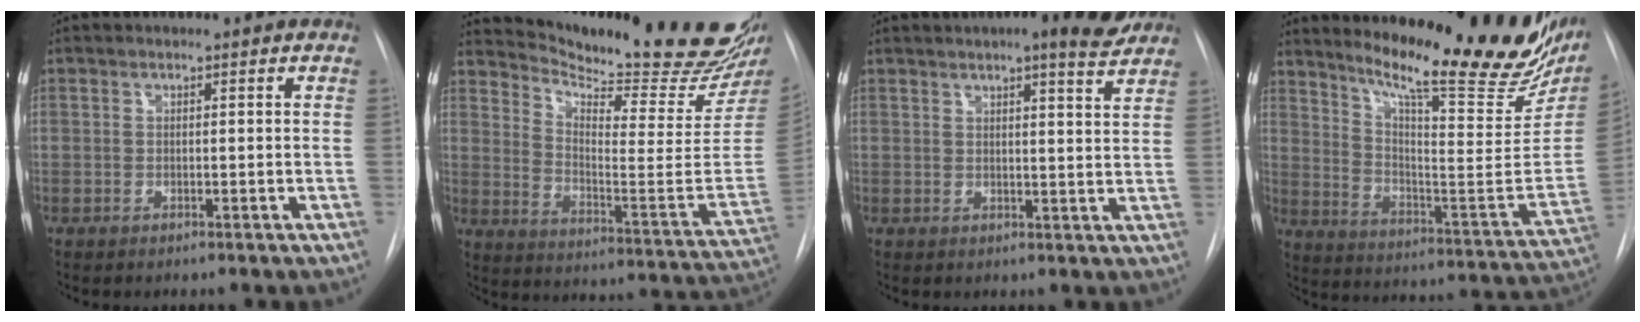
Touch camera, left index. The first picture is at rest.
{"total": 25.1, "force": [22.9, 0.5, 10.4], "torque": [-0.168, -0.125, 0.303]}
{"total": 8.5, "force": [6.9, 1.1, 4.7], "torque": [-0.063, -0.001, 0.075]}
{"total": 25.7, "force": [21.1, 4.3, 14.1], "torque": [-0.209, -0.078, 0.278]}